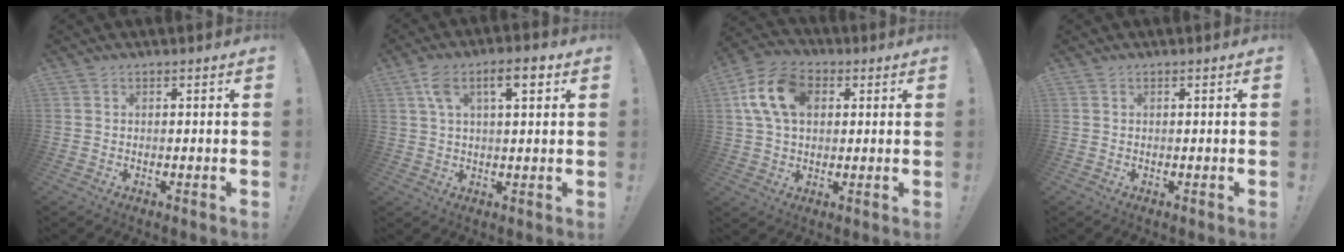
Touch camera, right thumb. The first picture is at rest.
{"total": 8.6, "force": [3.6, 3.3, 7.1], "torque": [-0.108, 0.001, 0.057]}
{"total": 14.9, "force": [3.9, 10.1, 10.2], "torque": [-0.189, 0.006, 0.076]}
{"total": 0.0}